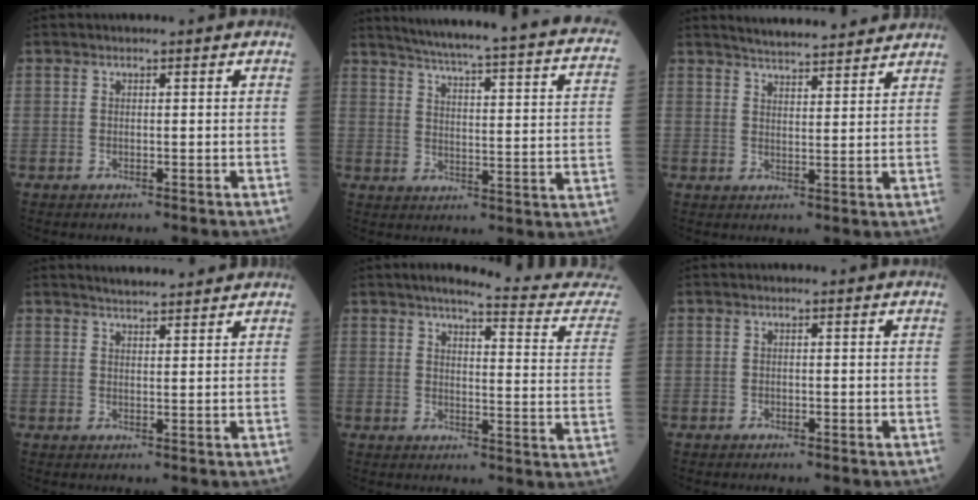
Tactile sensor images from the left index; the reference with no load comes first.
{"total": 26.4, "force": [22.1, 1.6, 14.4], "torque": [-0.210, -0.041, 0.263]}
{"total": 11.0, "force": [10.3, 1.2, 3.6], "torque": [-0.055, 0.012, 0.138]}
{"total": 6.1, "force": [5.7, 0.8, 2.1], "torque": [-0.034, 0.019, 0.078]}
{"total": 15.7, "force": [14.8, 0.1, 5.2], "torque": [-0.054, -0.076, 0.156]}
{"total": 0.0}